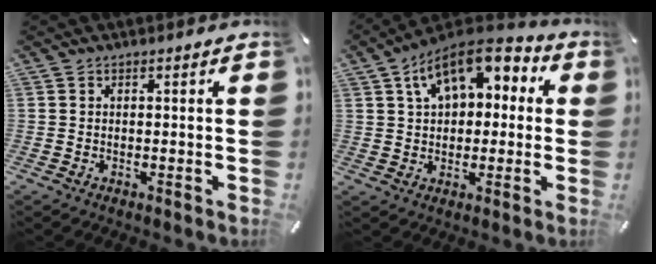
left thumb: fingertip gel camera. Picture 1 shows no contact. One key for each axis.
{"total": 12.0, "fx": 5.8, "fy": 7.9, "fz": 6.8, "tx": -0.112, "ty": -0.020, "tz": 0.108}